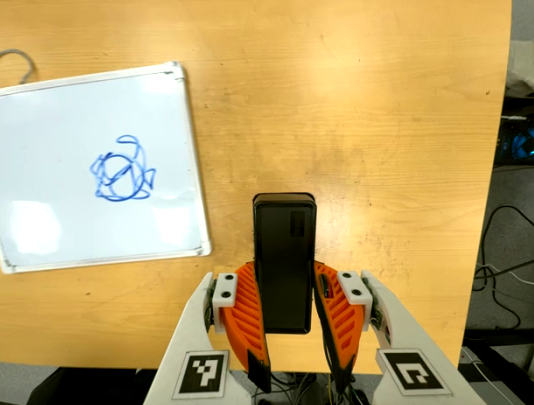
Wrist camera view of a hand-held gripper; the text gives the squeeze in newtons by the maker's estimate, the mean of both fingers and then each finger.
{"total": 7.5, "left": 5.2, "right": 9.9}